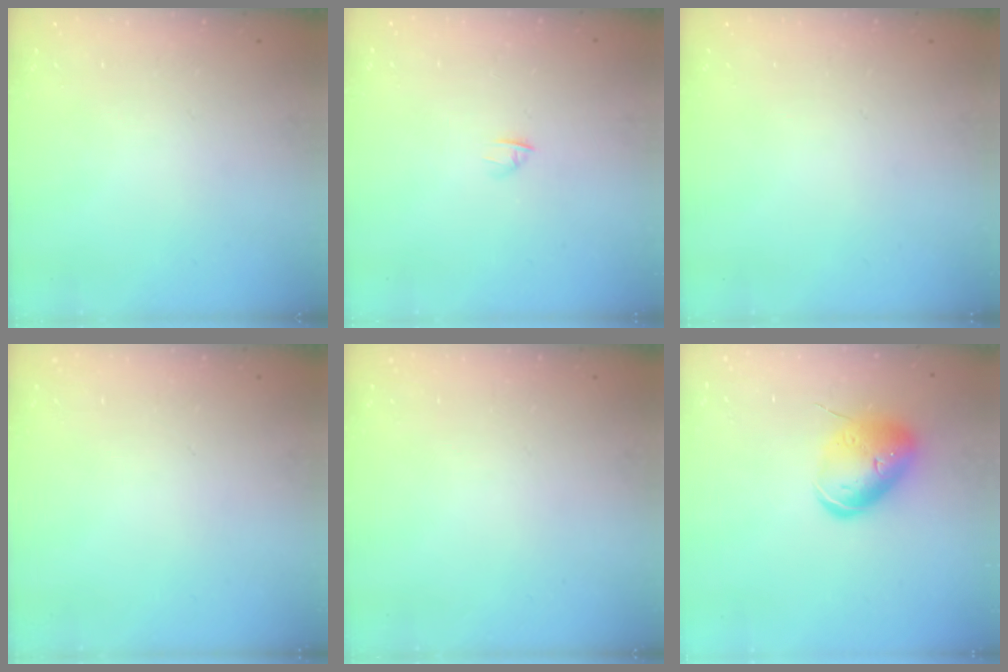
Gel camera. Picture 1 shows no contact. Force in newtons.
{"total": 1.6, "press": 1.5, "slide": 0.4}
{"total": 0.0}
{"total": 0.0}
{"total": 0.0}
{"total": 12.9, "press": 12.7, "slide": 2.4}